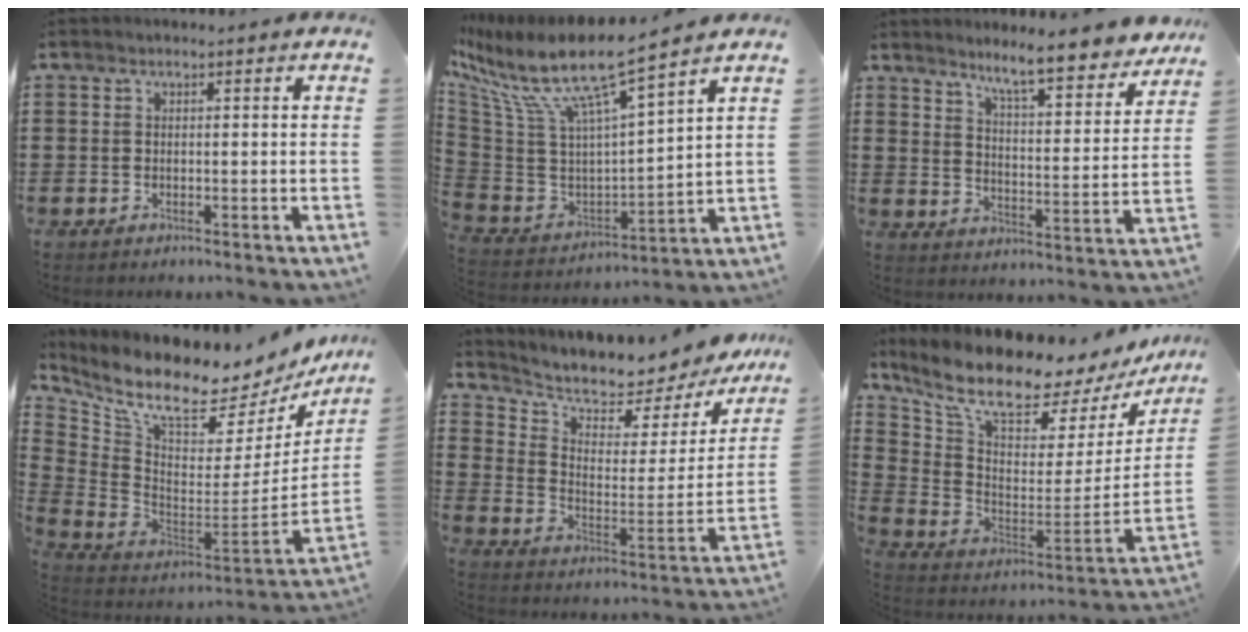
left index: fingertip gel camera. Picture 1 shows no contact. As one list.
[{"total": 10.8, "force": [7.2, 1.5, 8.0], "torque": [-0.181, -0.055, 0.113]}, {"total": 7.7, "force": [6.9, -0.2, 3.4], "torque": [-0.072, -0.048, 0.114]}, {"total": 8.3, "force": [7.1, 1.6, 4.2], "torque": [-0.105, -0.078, 0.113]}, {"total": 5.3, "force": [4.8, 1.7, 1.3], "torque": [-0.050, -0.052, 0.076]}, {"total": 9.9, "force": [8.3, 1.7, 5.2], "torque": [-0.131, -0.069, 0.141]}]